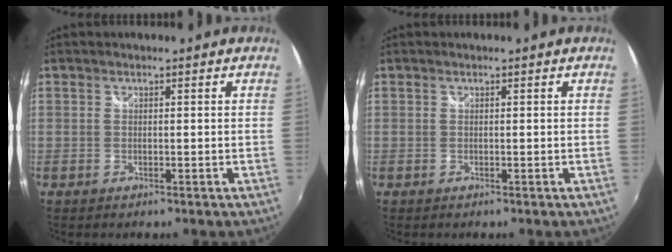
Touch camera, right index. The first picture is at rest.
{"total": 0.0}